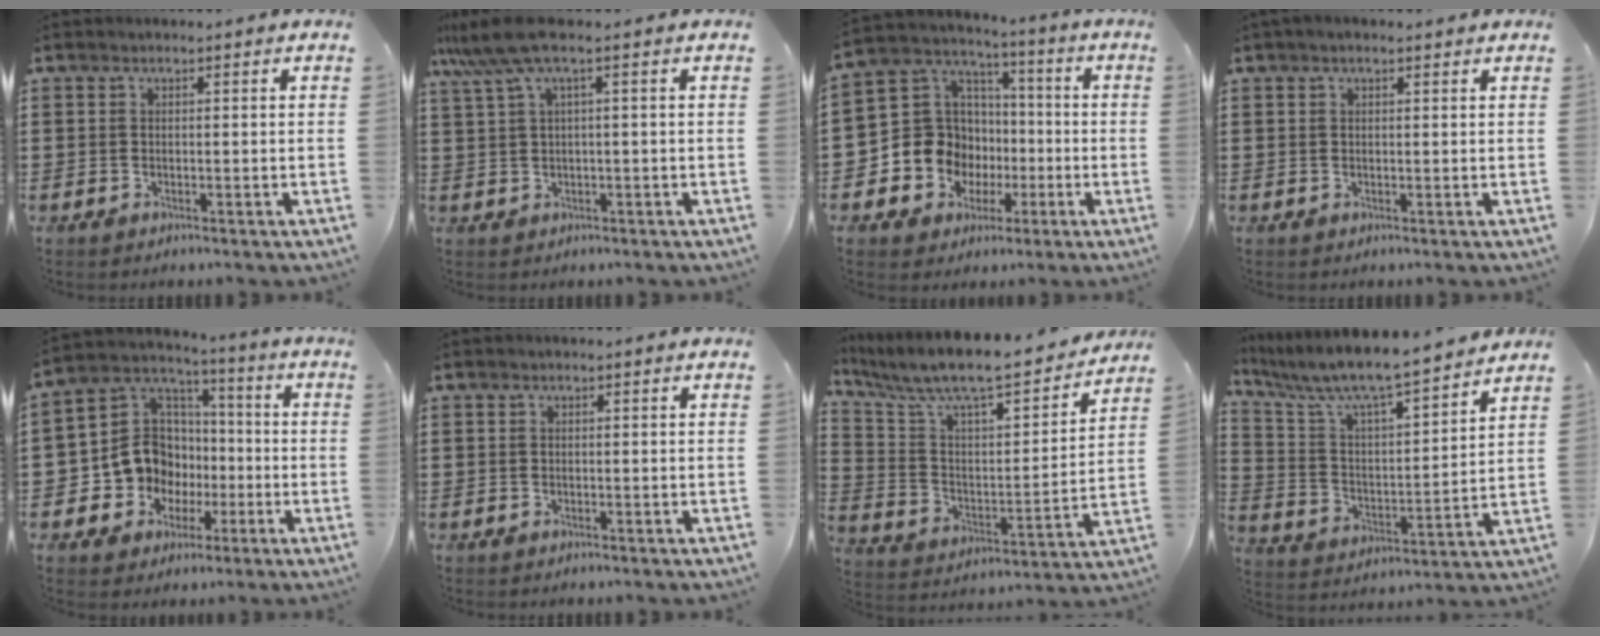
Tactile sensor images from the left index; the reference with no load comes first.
{"total": 5.5, "force": [1.5, 0.6, 5.2], "torque": [-0.124, -0.011, 0.020]}
{"total": 10.3, "force": [-2.0, 9.8, 2.7], "torque": [-0.110, 0.000, -0.033]}
{"total": 0.9, "force": [0.6, 0.3, 0.7], "torque": [-0.014, 0.003, 0.010]}
{"total": 10.9, "force": [-1.9, 10.1, 3.6], "torque": [-0.121, 0.003, -0.030]}
{"total": 0.0}
{"total": 8.4, "force": [7.4, 1.2, 4.0], "torque": [-0.113, -0.063, 0.118]}
{"total": 7.5, "force": [6.7, 0.5, 3.4], "torque": [-0.098, -0.053, 0.107]}